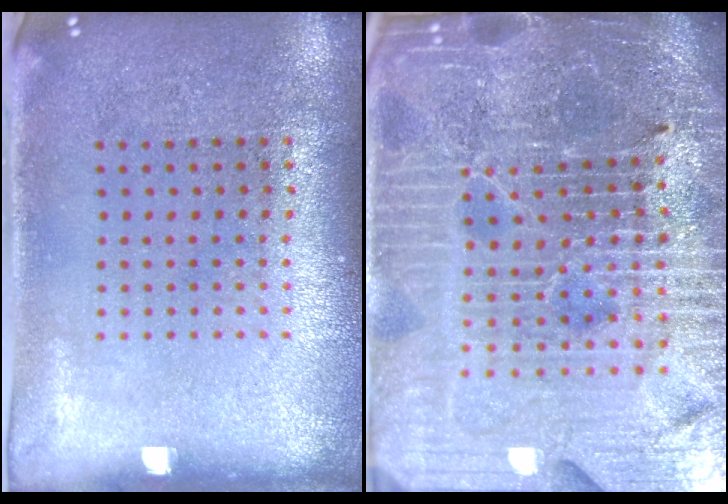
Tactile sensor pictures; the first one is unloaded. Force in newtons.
{"total": 6.6, "press": 5.8, "slide": 3.0}